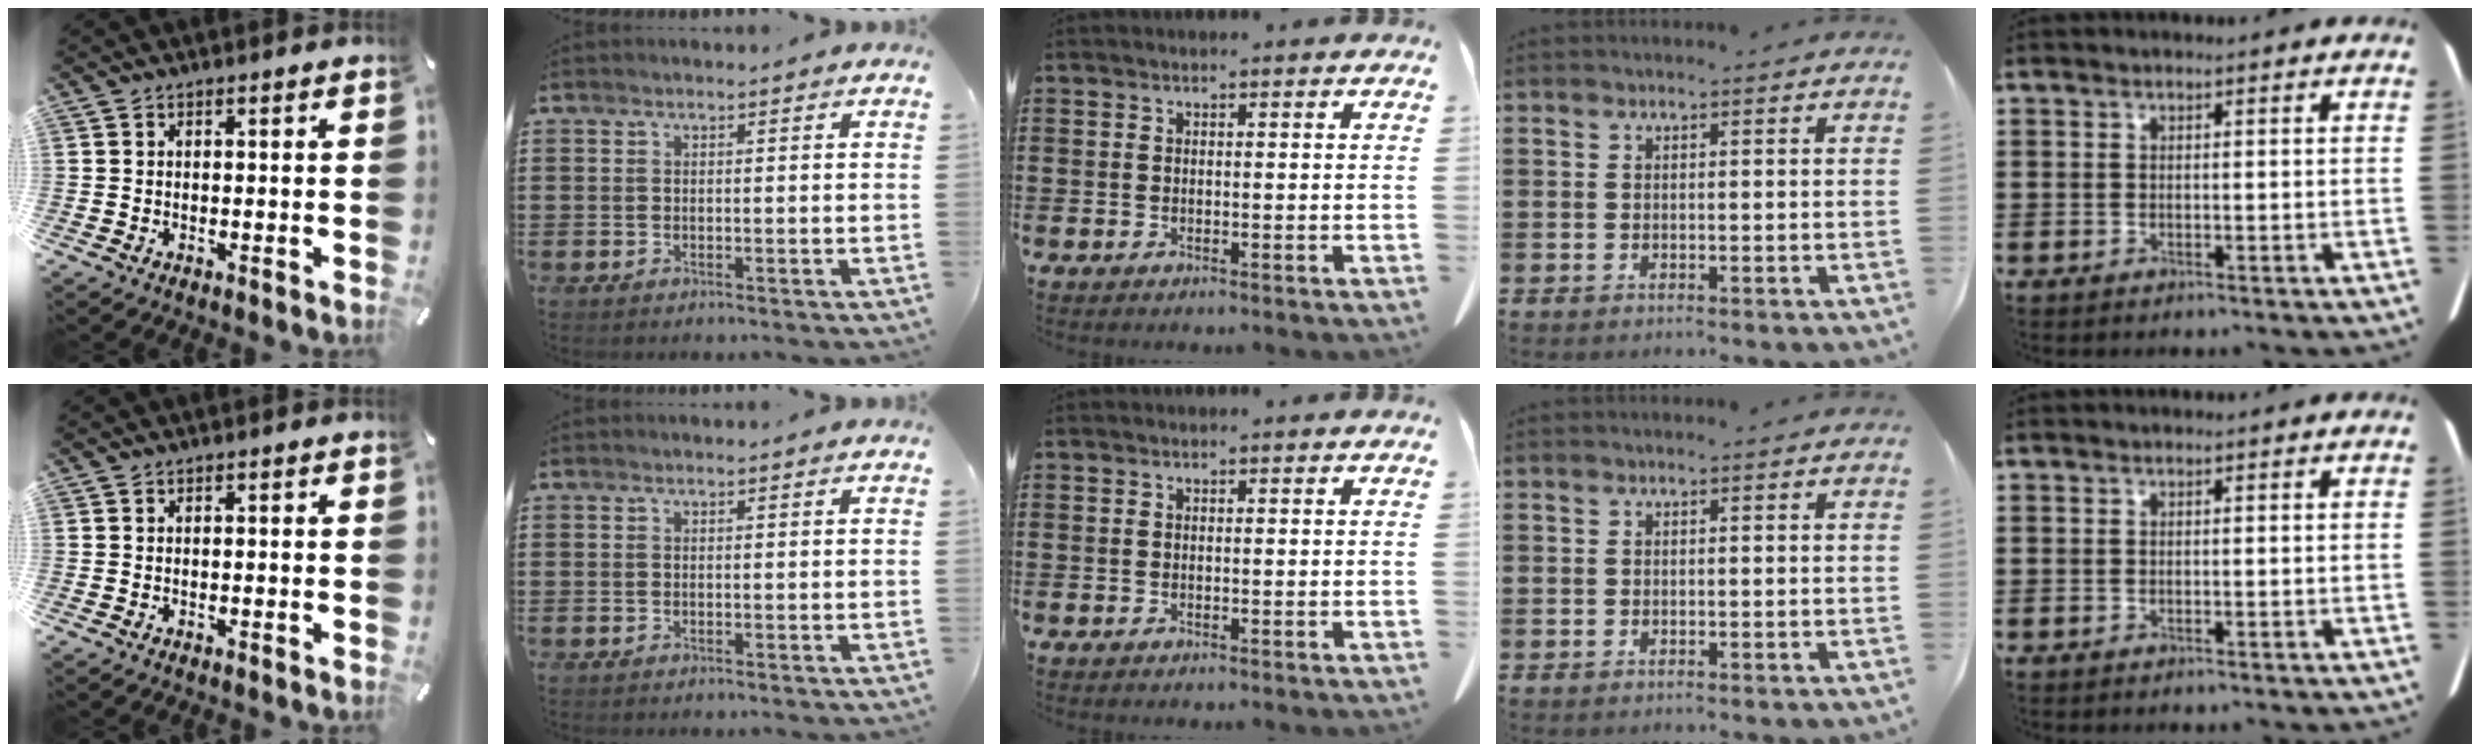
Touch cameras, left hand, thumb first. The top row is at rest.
{}